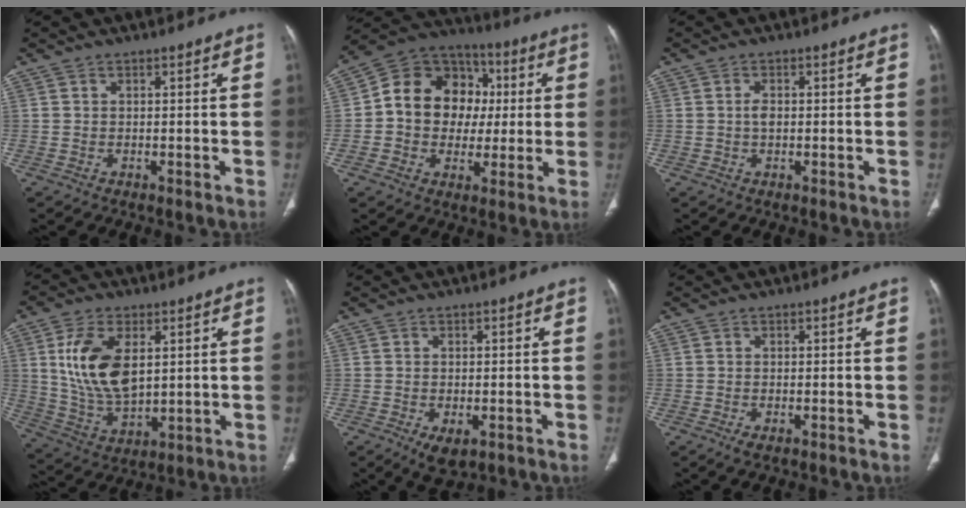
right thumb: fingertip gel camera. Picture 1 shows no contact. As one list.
[{"total": 17.1, "force": [1.3, 14.0, 9.6], "torque": [-0.117, 0.030, 0.016]}, {"total": 1.7, "force": [0.0, 1.0, 1.3], "torque": [-0.022, 0.002, -0.002]}, {"total": 14.5, "force": [3.7, 8.1, 11.4], "torque": [-0.209, -0.018, 0.081]}, {"total": 4.4, "force": [-1.8, 2.3, 3.3], "torque": [-0.051, -0.002, -0.019]}, {"total": 1.4, "force": [-0.7, 0.6, 1.0], "torque": [-0.019, -0.003, -0.011]}]